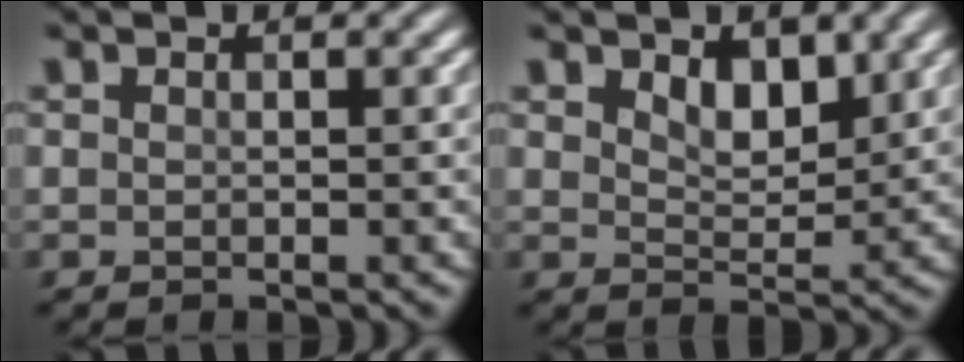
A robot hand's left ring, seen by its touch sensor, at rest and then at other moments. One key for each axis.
{"total": 2.8, "fx": 1.6, "fy": 1.5, "fz": 1.7, "tx": -0.038, "ty": -0.008, "tz": 0.027}